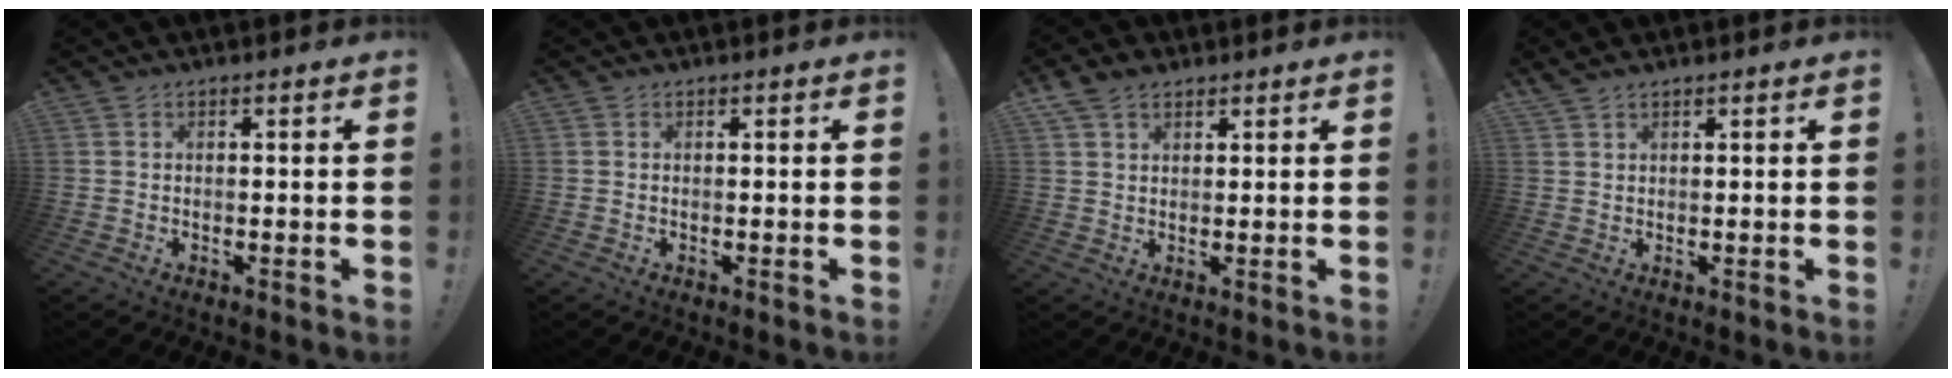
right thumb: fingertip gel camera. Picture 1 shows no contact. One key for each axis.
{"total": 0.0}
{"total": 5.3, "fx": 3.6, "fy": 3.2, "fz": 2.4, "tx": -0.046, "ty": -0.011, "tz": 0.071}
{"total": 1.8, "fx": 1.6, "fy": 0.4, "fz": 0.7, "tx": -0.016, "ty": -0.009, "tz": 0.030}